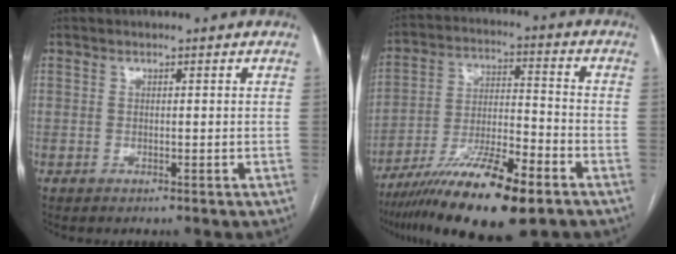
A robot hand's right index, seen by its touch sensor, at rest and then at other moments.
{"total": 17.2, "force": [-11.2, 3.1, 12.6], "torque": [-0.223, -0.027, -0.197]}